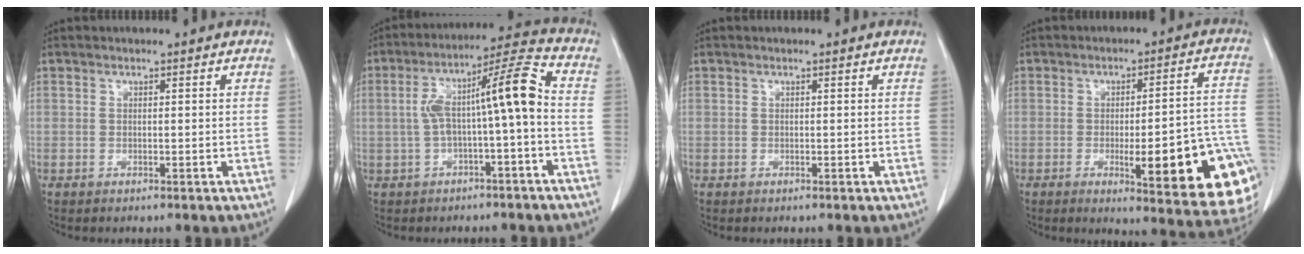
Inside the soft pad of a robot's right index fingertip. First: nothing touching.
{"total": 10.7, "force": [-0.6, 0.7, 10.6], "torque": [-0.182, 0.043, -0.012]}
{"total": 0.0}
{"total": 19.9, "force": [-6.1, 3.1, 18.8], "torque": [-0.139, 0.011, -0.063]}